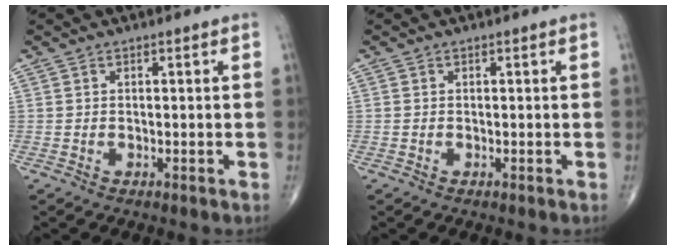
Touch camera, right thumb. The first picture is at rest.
{"total": 0.0}